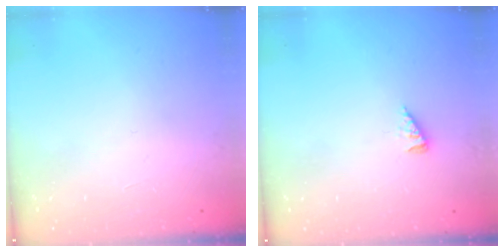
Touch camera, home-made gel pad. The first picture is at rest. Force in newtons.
{"total": 2.5, "press": 2.5, "slide": 0.4}